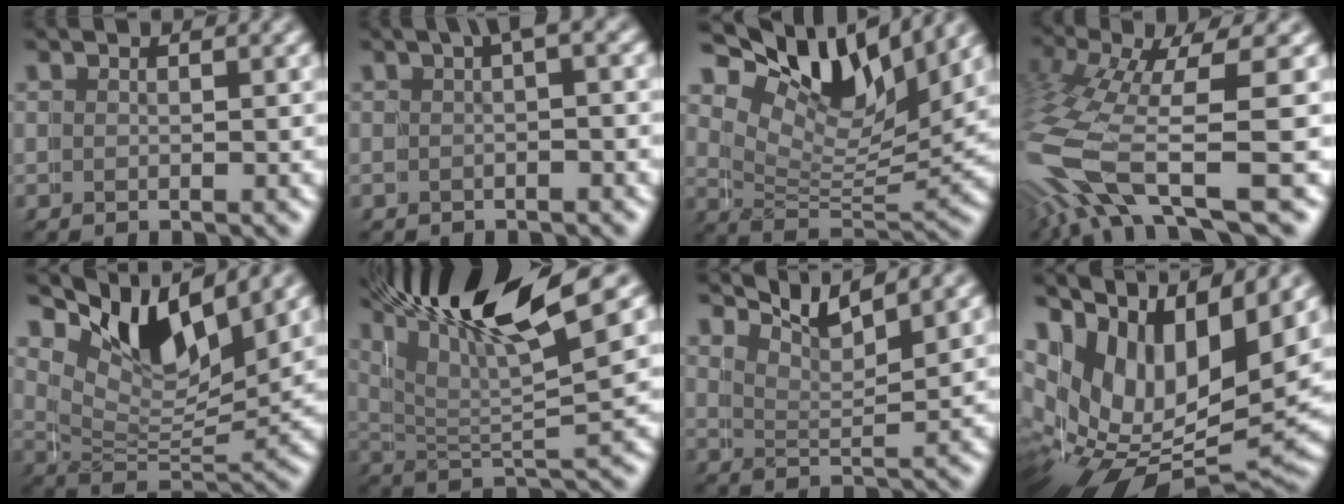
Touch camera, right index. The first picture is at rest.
{"total": 1.5, "force": [0.0, -0.1, 1.5], "torque": [-0.017, 0.006, 0.001]}
{"total": 8.9, "force": [5.8, 3.8, 5.5], "torque": [-0.109, 0.002, 0.093]}
{"total": 6.6, "force": [-1.4, 3.5, 5.4], "torque": [-0.156, -0.036, -0.004]}
{"total": 8.0, "force": [5.2, 3.6, 4.9], "torque": [-0.103, 0.001, 0.087]}
{"total": 12.2, "force": [7.7, 4.6, 8.3], "torque": [-0.146, 0.026, 0.114]}
{"total": 5.7, "force": [5.6, -0.5, 1.0], "torque": [-0.018, 0.007, 0.088]}
{"total": 13.3, "force": [0.8, 9.0, 9.8], "torque": [-0.212, -0.053, 0.039]}